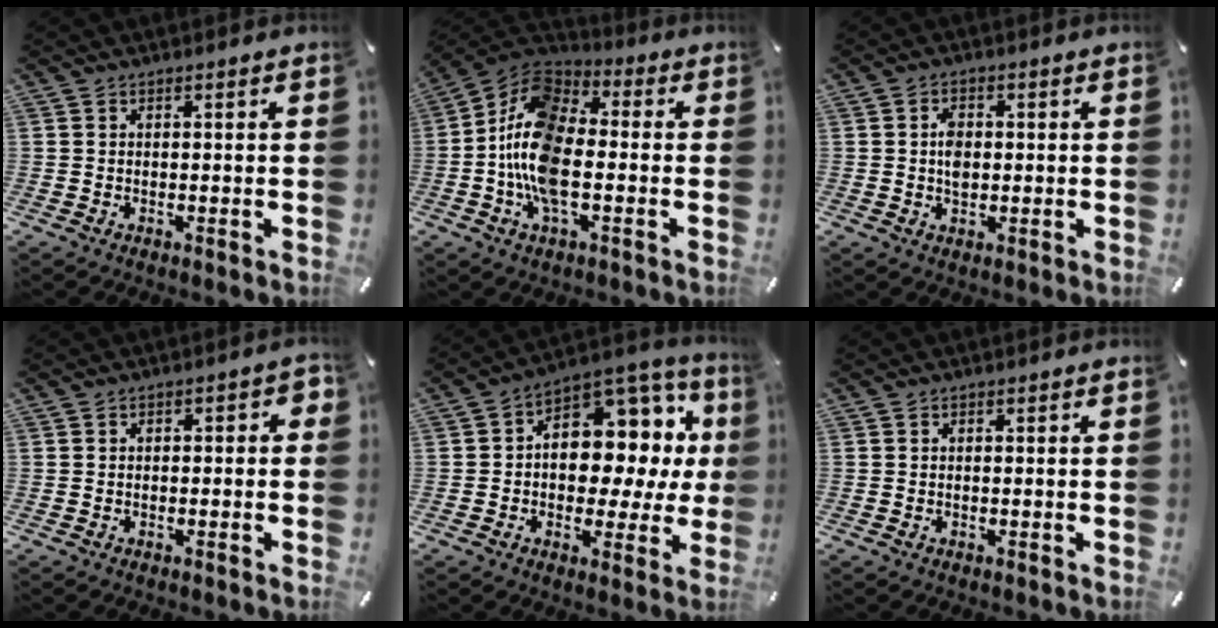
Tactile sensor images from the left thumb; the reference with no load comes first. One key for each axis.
{"total": 14.8, "fx": -3.5, "fy": 8.0, "fz": 11.9, "tx": -0.256, "ty": 0.009, "tz": -0.066}
{"total": 4.0, "fx": 0.2, "fy": 2.7, "fz": 2.9, "tx": -0.042, "ty": 0.000, "tz": -0.001}
{"total": 2.0, "fx": -0.9, "fy": 1.2, "fz": 1.4, "tx": -0.024, "ty": 0.009, "tz": -0.018}
{"total": 11.8, "fx": 1.6, "fy": 9.4, "fz": 7.1, "tx": -0.079, "ty": -0.034, "tz": 0.034}
{"total": 0.0}